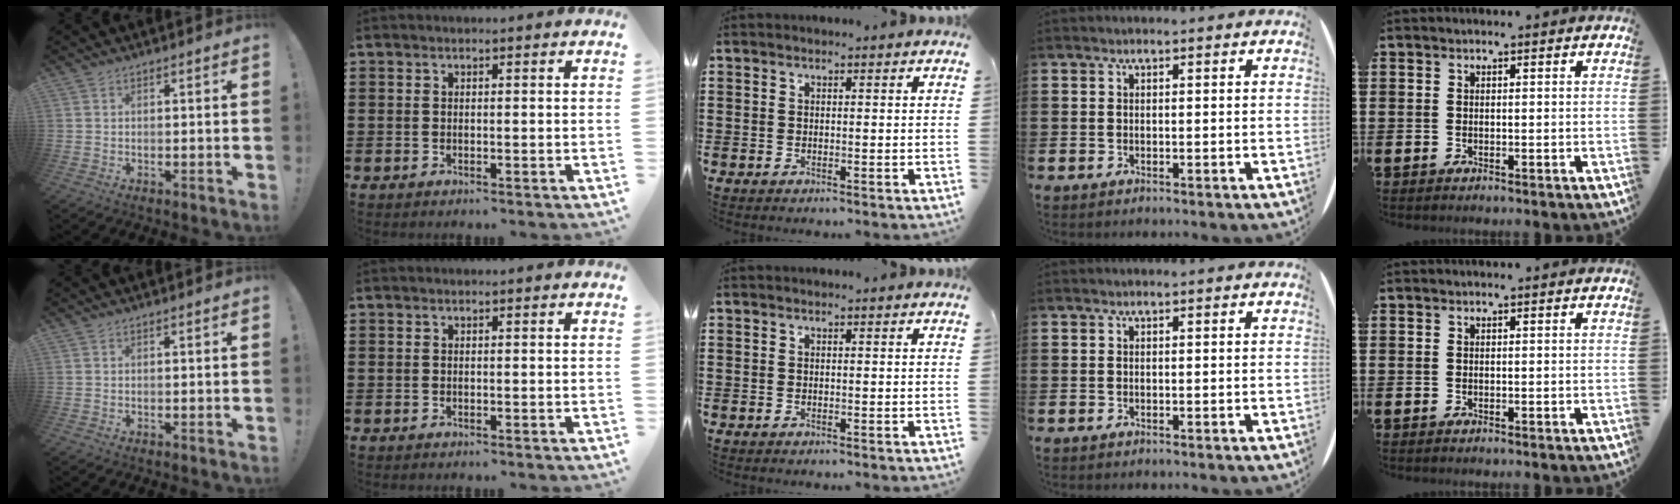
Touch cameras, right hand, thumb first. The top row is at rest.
{}